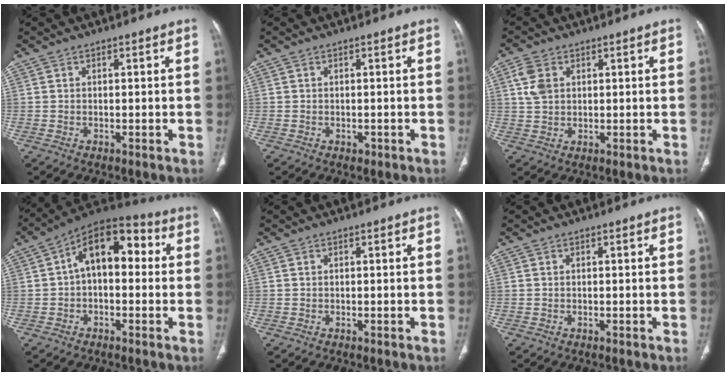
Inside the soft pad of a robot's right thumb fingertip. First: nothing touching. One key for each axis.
{"total": 0.6, "fx": -0.2, "fy": 0.5, "fz": 0.2, "tx": 0.002, "ty": 0.003, "tz": -0.001}
{"total": 4.8, "fx": 1.6, "fy": 3.4, "fz": 3.0, "tx": -0.060, "ty": 0.002, "tz": 0.034}
{"total": 13.1, "fx": 1.5, "fy": 7.6, "fz": 10.5, "tx": -0.133, "ty": 0.042, "tz": 0.008}
{"total": 0.0}
{"total": 0.0}